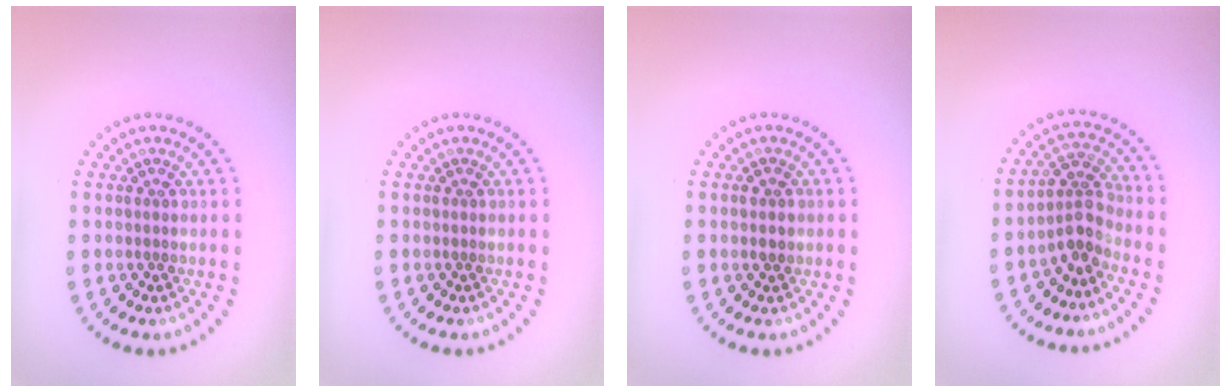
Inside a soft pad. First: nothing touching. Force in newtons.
{"total": 0.0}
{"total": 1.4, "press": 1.4, "slide": 0.2}
{"total": 2.9, "press": 2.3, "slide": 1.8}